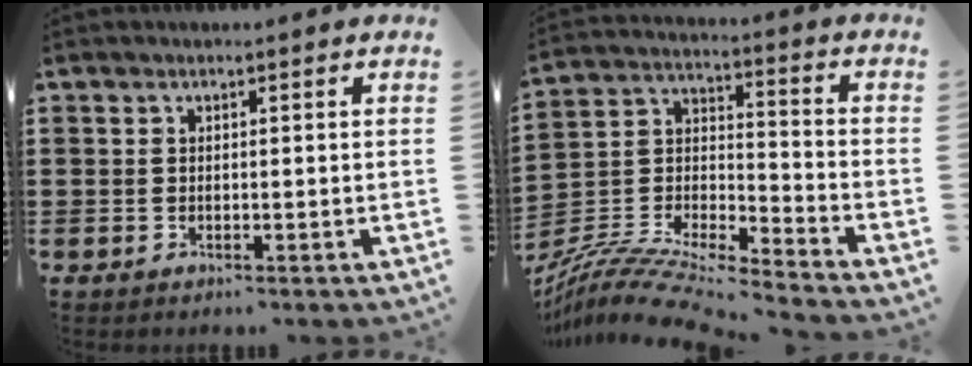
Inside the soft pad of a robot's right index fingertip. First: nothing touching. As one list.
[{"total": 9.9, "force": [-9.3, 1.2, 3.3], "torque": [-0.076, 0.011, -0.191]}]